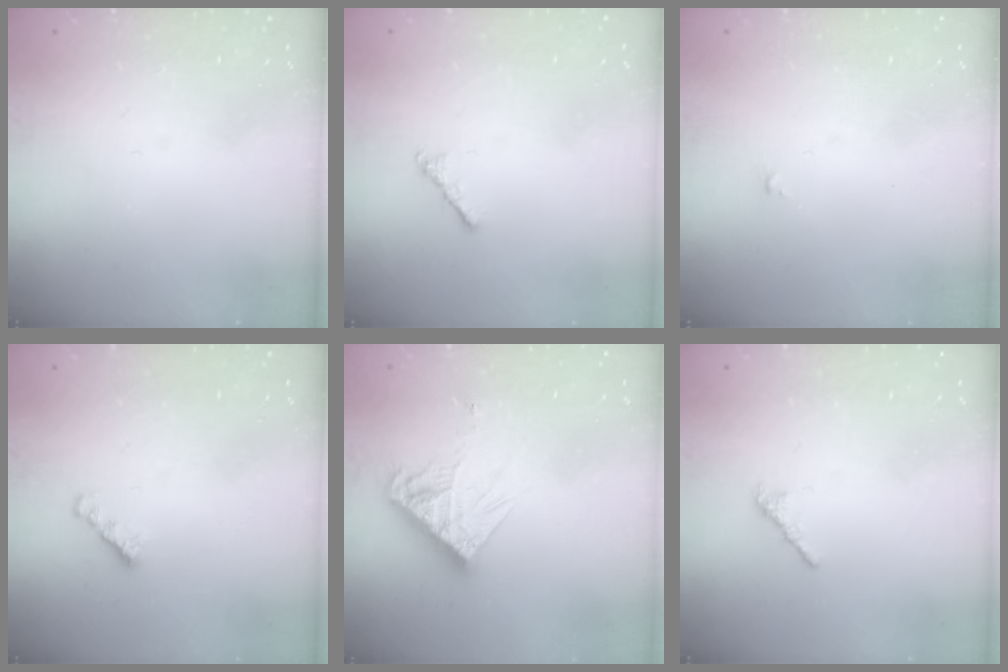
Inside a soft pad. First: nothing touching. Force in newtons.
{"total": 1.0, "press": 0.9, "slide": 0.4}
{"total": 0.0}
{"total": 1.6, "press": 1.5, "slide": 0.5}
{"total": 10.5, "press": 10.4, "slide": 0.9}
{"total": 2.4, "press": 2.3, "slide": 0.7}